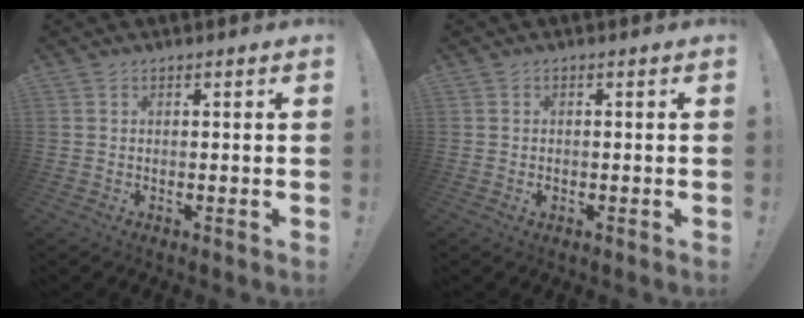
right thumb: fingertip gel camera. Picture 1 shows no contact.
{"total": 0.6, "force": [-0.2, 0.5, 0.1], "torque": [0.007, -0.001, -0.006]}